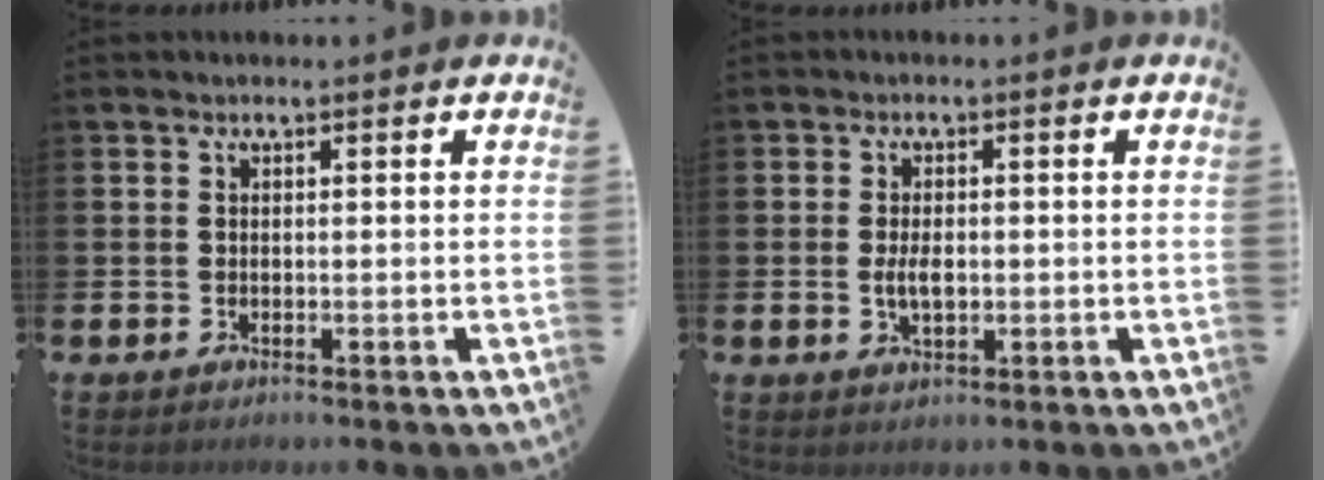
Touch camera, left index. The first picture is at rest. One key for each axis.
{"total": 2.9, "fx": -0.1, "fy": 1.6, "fz": 2.5, "tx": -0.038, "ty": 0.001, "tz": -0.005}